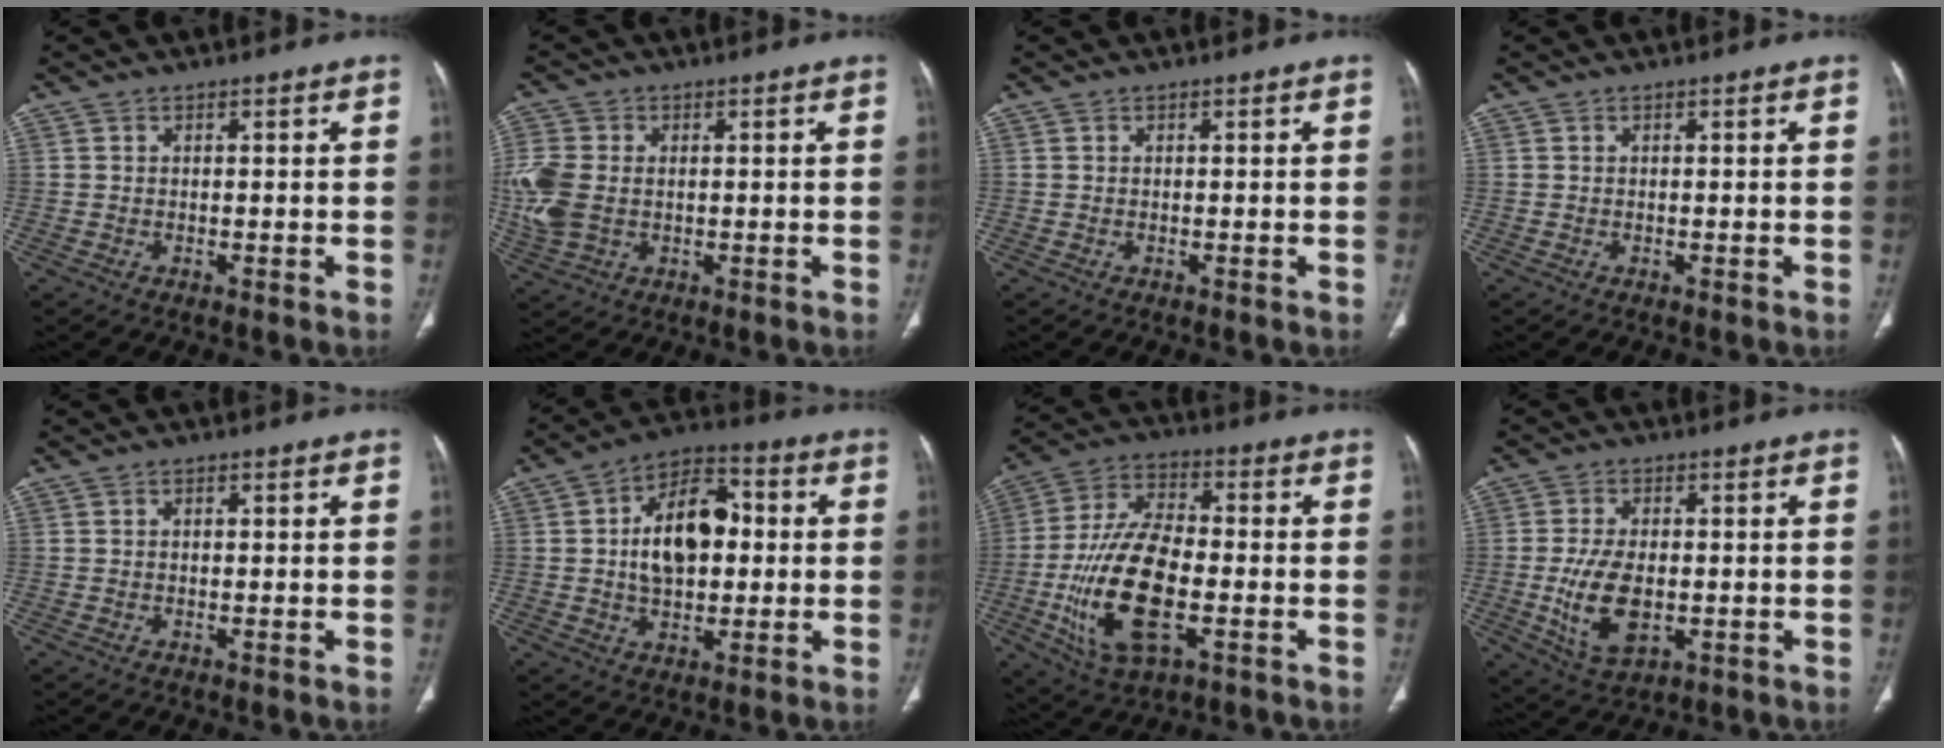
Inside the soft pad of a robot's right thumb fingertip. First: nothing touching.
{"total": 9.8, "force": [-0.1, 7.1, 6.8], "torque": [-0.173, 0.004, 0.004]}
{"total": 0.0}
{"total": 0.0}
{"total": 0.8, "force": [0.1, 0.6, 0.6], "torque": [-0.011, 0.002, 0.002]}
{"total": 15.1, "force": [1.2, 9.6, 11.7], "torque": [-0.159, 0.024, 0.015]}
{"total": 18.9, "force": [-4.4, 9.1, 16.0], "torque": [-0.313, 0.015, -0.074]}
{"total": 10.3, "force": [-1.6, 5.6, 8.4], "torque": [-0.158, -0.007, -0.019]}